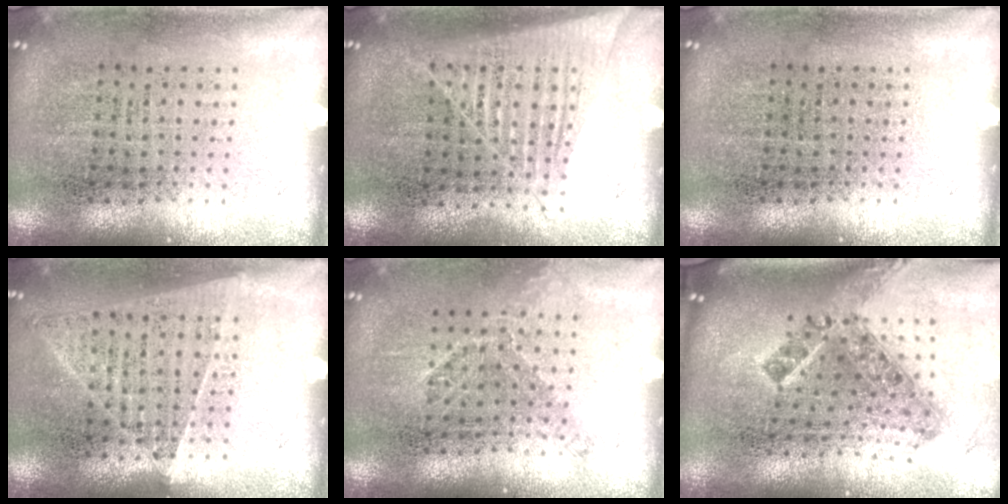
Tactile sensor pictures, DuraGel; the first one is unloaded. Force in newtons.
{"total": 1.4, "press": 1.3, "slide": 0.5}
{"total": 0.0}
{"total": 1.2, "press": 1.1, "slide": 0.1}
{"total": 1.1, "press": 0.9, "slide": 0.6}
{"total": 1.7, "press": 1.2, "slide": 1.1}